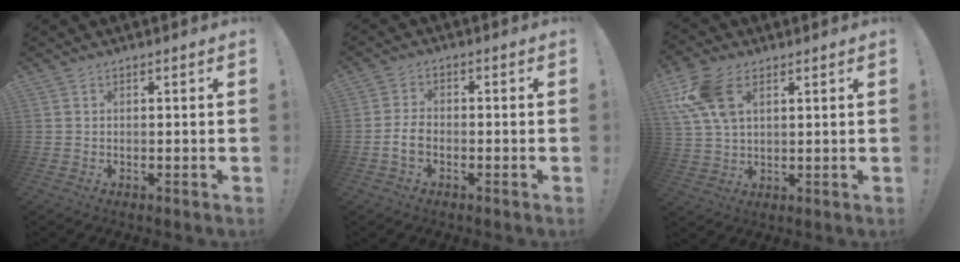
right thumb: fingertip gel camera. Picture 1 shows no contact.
{"total": 4.5, "force": [-1.9, 2.5, 3.2], "torque": [-0.068, 0.008, -0.032]}
{"total": 12.6, "force": [5.3, 7.3, 8.8], "torque": [-0.171, -0.009, 0.103]}